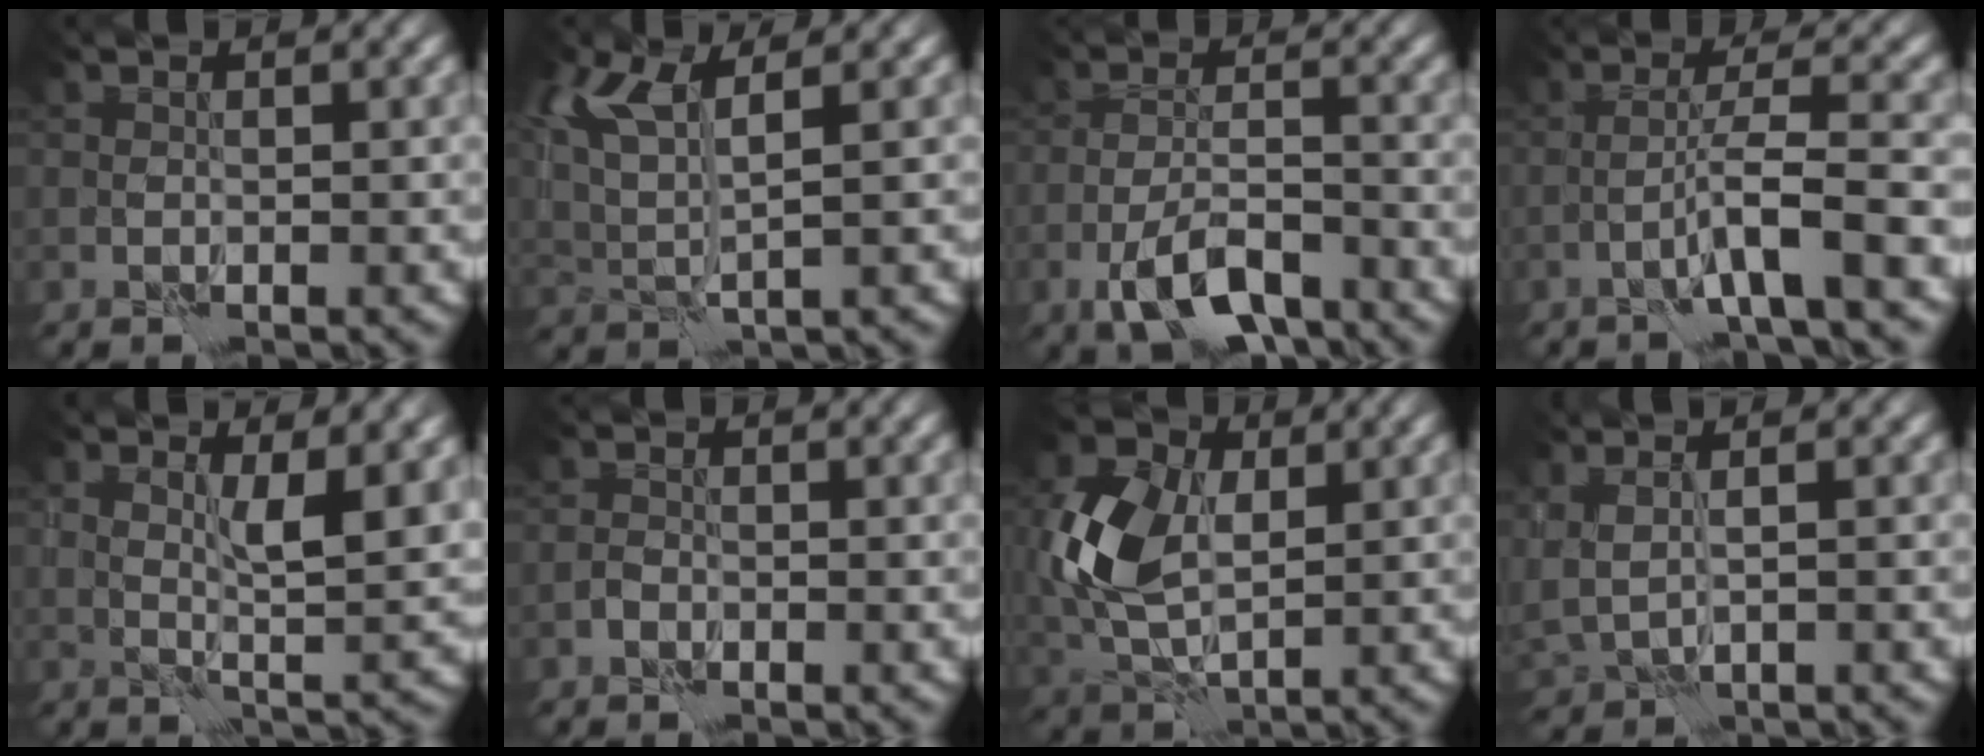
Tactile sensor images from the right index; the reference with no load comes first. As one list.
[{"total": 5.6, "force": [2.7, 1.8, 4.6], "torque": [-0.113, 0.005, 0.052]}, {"total": 5.7, "force": [-3.4, 2.1, 4.1], "torque": [-0.075, -0.003, -0.065]}, {"total": 3.9, "force": [-1.8, -0.3, 3.4], "torque": [-0.059, 0.015, -0.036]}, {"total": 3.5, "force": [2.0, 0.5, 2.8], "torque": [-0.048, -0.011, 0.039]}, {"total": 0.5, "force": [-0.4, 0.3, 0.1], "torque": [0.002, 0.002, -0.011]}, {"total": 7.5, "force": [1.2, 4.8, 5.6], "torque": [-0.132, 0.003, 0.018]}, {"total": 3.8, "force": [2.1, 1.7, 2.7], "torque": [-0.065, 0.004, 0.041]}]